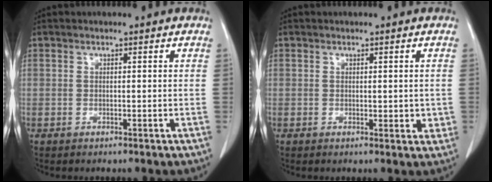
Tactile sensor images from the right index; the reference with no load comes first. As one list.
[{"total": 2.5, "force": [0.1, 1.2, 2.2], "torque": [-0.024, -0.004, 0.004]}]